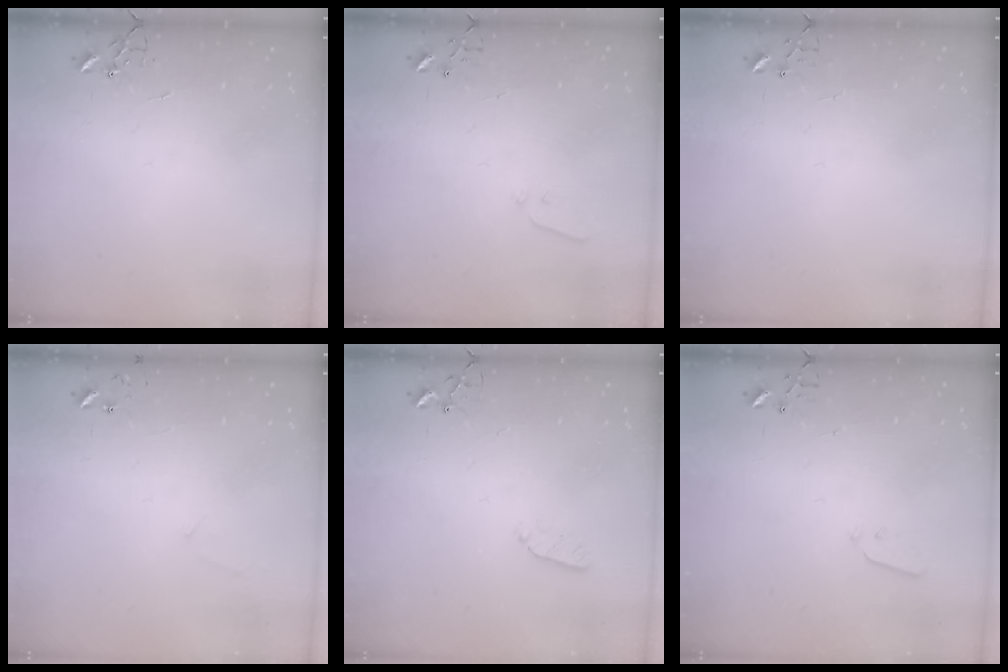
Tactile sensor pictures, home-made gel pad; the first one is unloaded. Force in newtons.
{"total": 3.3, "press": 3.2, "slide": 0.5}
{"total": 4.2, "press": 4.2, "slide": 0.3}
{"total": 5.4, "press": 5.4, "slide": 0.4}
{"total": 3.5, "press": 3.4, "slide": 0.5}
{"total": 2.9, "press": 2.8, "slide": 0.8}